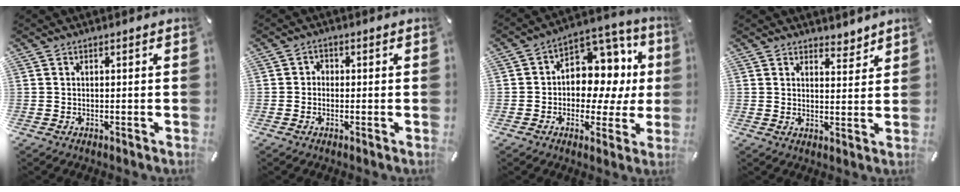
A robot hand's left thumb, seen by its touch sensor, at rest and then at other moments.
{"total": 1.7, "force": [-0.8, 1.3, 0.6], "torque": [-0.009, 0.008, -0.019]}
{"total": 11.3, "force": [1.2, 8.9, 6.8], "torque": [-0.081, -0.026, 0.025]}
{"total": 4.0, "force": [3.7, 1.6, 0.0], "torque": [0.016, -0.030, 0.065]}